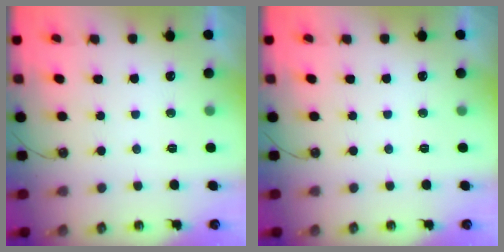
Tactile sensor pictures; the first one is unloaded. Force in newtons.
{"total": 0.0}